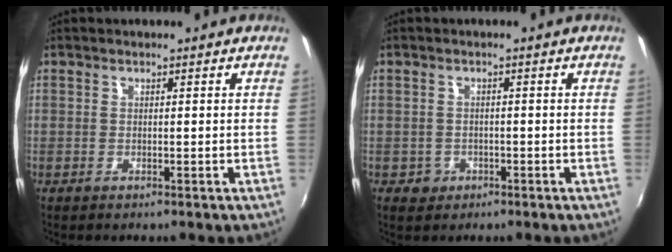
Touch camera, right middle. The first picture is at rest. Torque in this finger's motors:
{"motor_torque": [0.20, -0.14, -0.02, -0.01]}